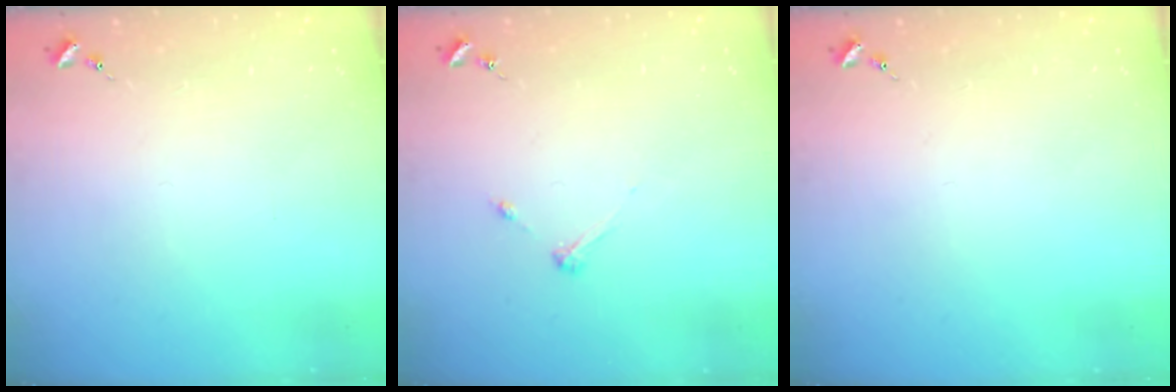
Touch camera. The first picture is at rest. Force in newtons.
{"total": 3.2, "press": 3.2, "slide": 0.4}
{"total": 0.0}